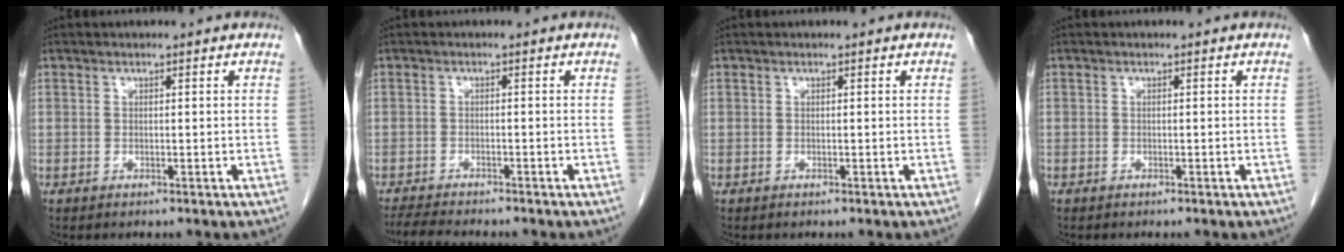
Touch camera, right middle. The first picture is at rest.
{"total": 5.8, "force": [-5.3, 0.6, 2.3], "torque": [-0.038, -0.015, -0.084]}
{"total": 0.0}
{"total": 0.0}